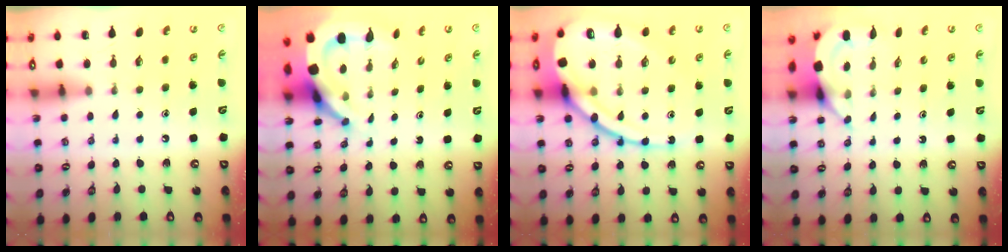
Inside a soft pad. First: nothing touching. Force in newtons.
{"total": 9.1, "press": 9.0, "slide": 1.2}
{"total": 20.3, "press": 20.2, "slide": 2.2}
{"total": 6.1, "press": 6.1, "slide": 0.4}